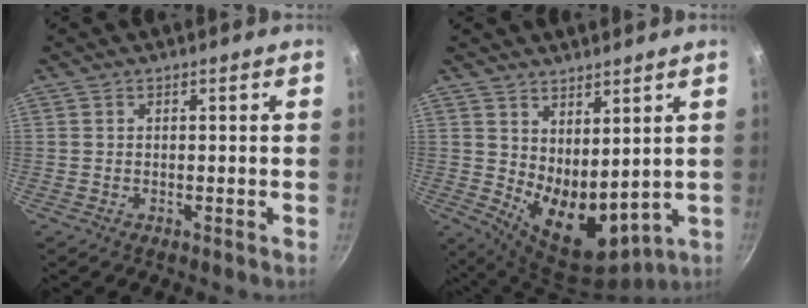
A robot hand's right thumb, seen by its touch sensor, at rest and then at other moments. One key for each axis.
{"total": 11.7, "fx": 3.6, "fy": 6.4, "fz": 9.1, "tx": -0.116, "ty": -0.048, "tz": 0.083}